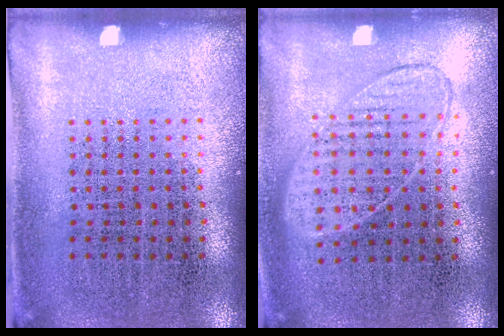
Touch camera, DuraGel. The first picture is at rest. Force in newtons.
{"total": 0.9, "press": 0.9, "slide": 0.3}